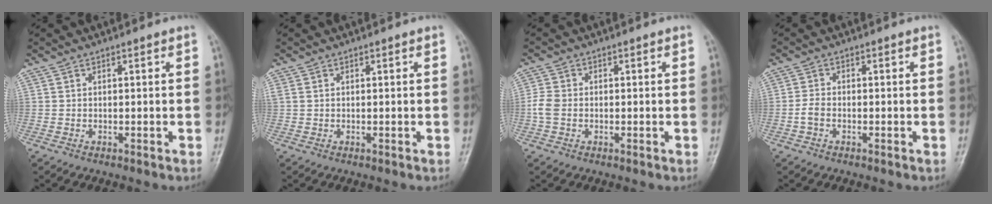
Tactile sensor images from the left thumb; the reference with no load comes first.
{"total": 1.0, "force": [0.2, 0.8, 0.6], "torque": [-0.016, 0.005, 0.007]}
{"total": 3.5, "force": [-0.6, 2.8, 2.1], "torque": [-0.049, 0.007, -0.017]}
{"total": 2.4, "force": [-0.9, 1.6, 1.5], "torque": [-0.033, 0.008, -0.023]}